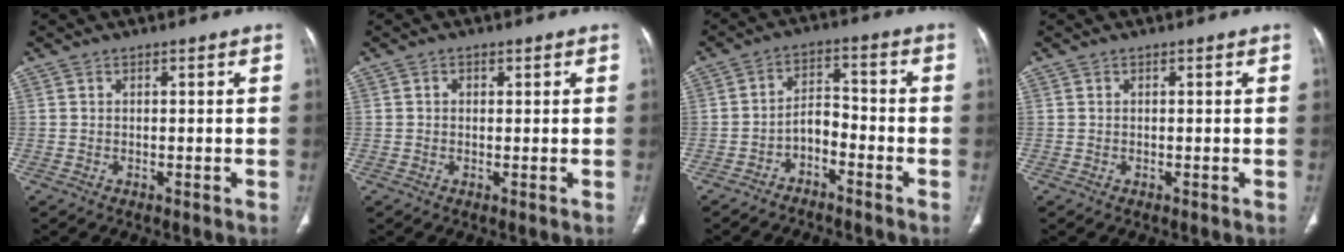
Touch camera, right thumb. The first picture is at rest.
{"total": 1.1, "force": [0.3, 0.9, 0.5], "torque": [-0.002, 0.001, 0.003]}
{"total": 5.1, "force": [-3.4, 2.6, 2.7], "torque": [-0.039, 0.048, -0.064]}
{"total": 0.0}